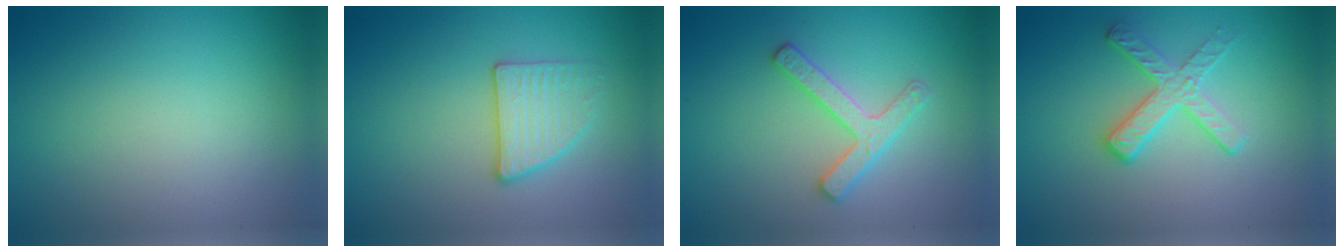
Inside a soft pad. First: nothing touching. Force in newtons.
{"total": 2.7, "press": 2.5, "slide": 1.2}
{"total": 2.9, "press": 2.8, "slide": 0.6}
{"total": 2.8, "press": 2.6, "slide": 1.1}